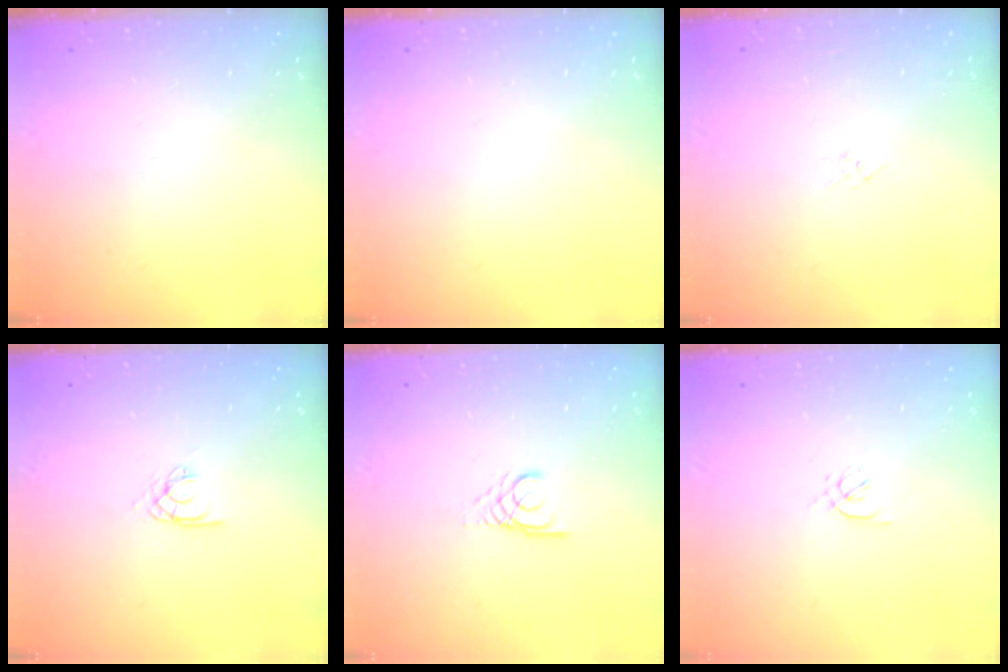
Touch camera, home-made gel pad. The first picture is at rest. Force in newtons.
{"total": 0.0}
{"total": 2.9, "press": 2.9, "slide": 0.6}
{"total": 2.6, "press": 2.6, "slide": 0.1}
{"total": 2.5, "press": 2.5, "slide": 0.2}
{"total": 1.6, "press": 1.6, "slide": 0.4}